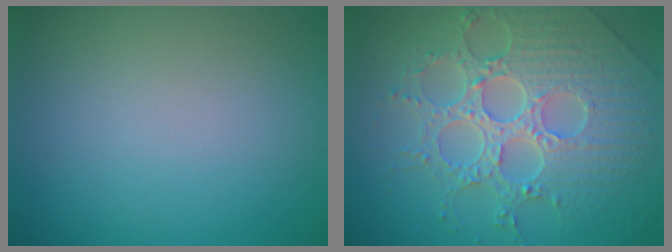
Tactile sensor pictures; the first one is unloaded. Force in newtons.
{"total": 8.5, "press": 6.2, "slide": 5.8}